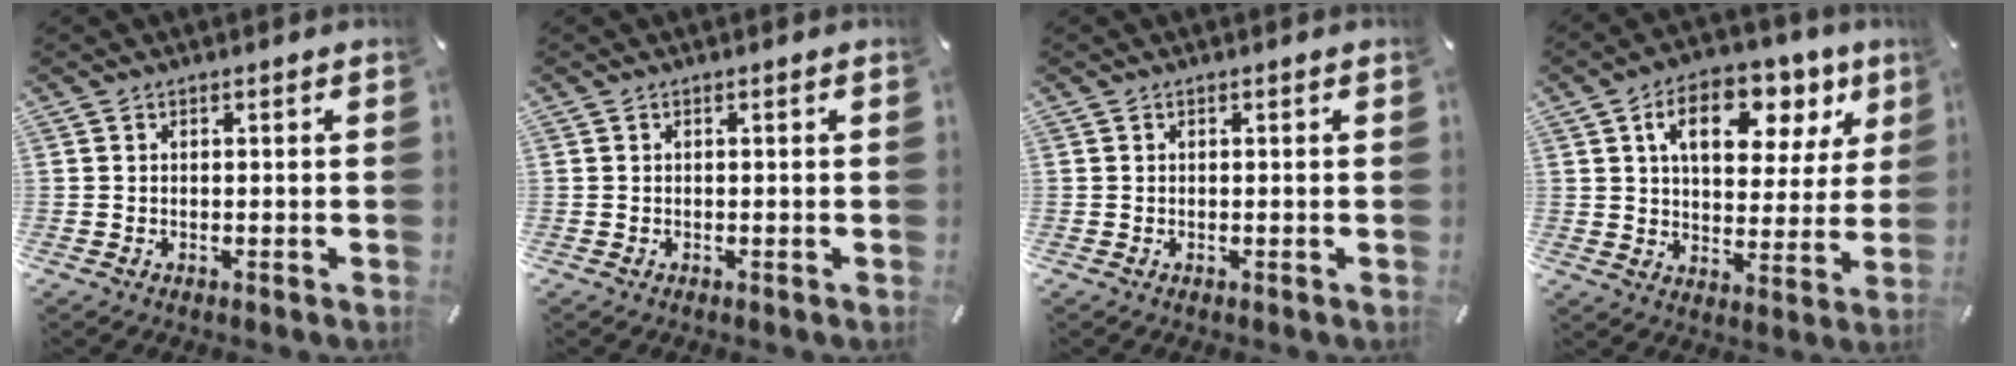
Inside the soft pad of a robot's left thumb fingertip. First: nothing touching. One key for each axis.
{"total": 0.0}
{"total": 0.0}
{"total": 14.5, "fx": 6.9, "fy": 8.8, "fz": 9.2, "tx": -0.128, "ty": -0.026, "tz": 0.113}